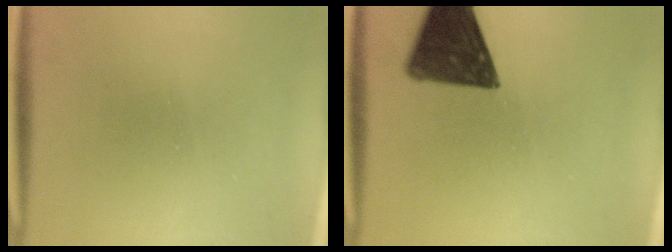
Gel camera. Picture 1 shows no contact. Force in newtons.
{"total": 13.1}